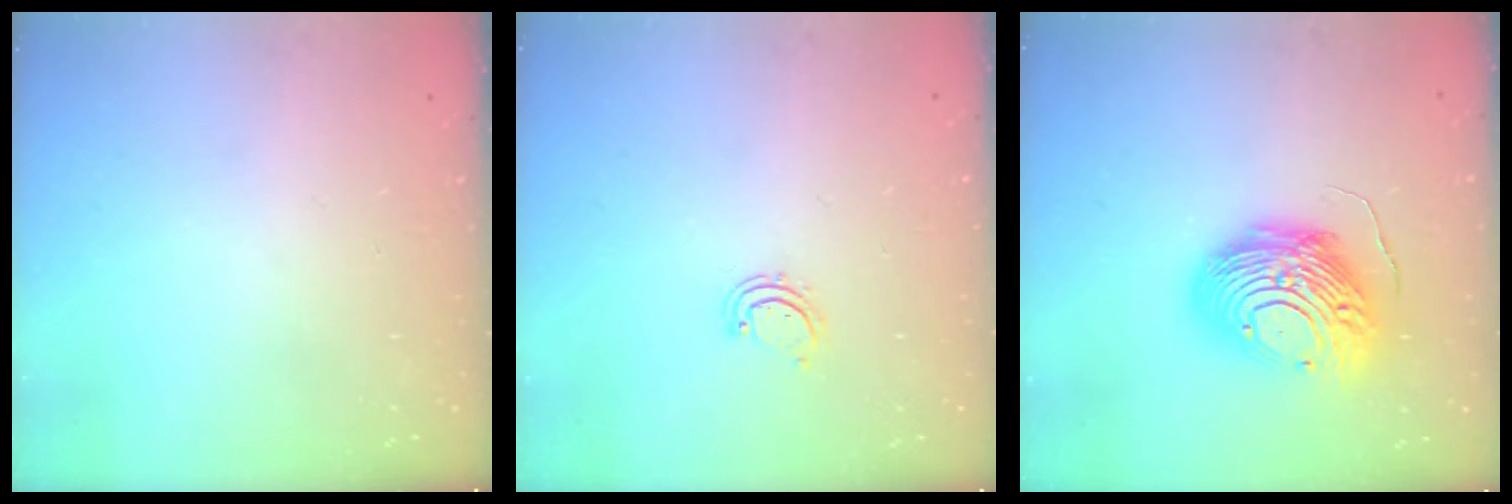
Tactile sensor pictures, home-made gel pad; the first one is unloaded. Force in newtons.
{"total": 2.9, "press": 2.9, "slide": 0.3}
{"total": 15.5, "press": 15.4, "slide": 1.7}